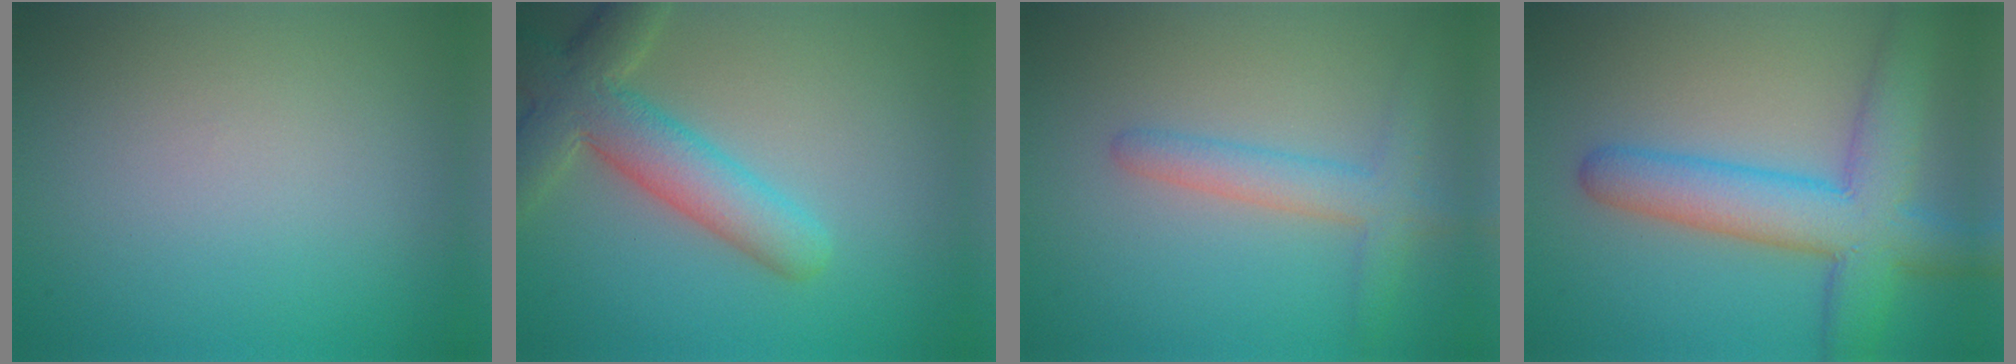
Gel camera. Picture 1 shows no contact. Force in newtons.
{"total": 6.1, "press": 6.1, "slide": 0.7}
{"total": 3.8, "press": 3.7, "slide": 0.1}
{"total": 7.7, "press": 7.7, "slide": 0.3}